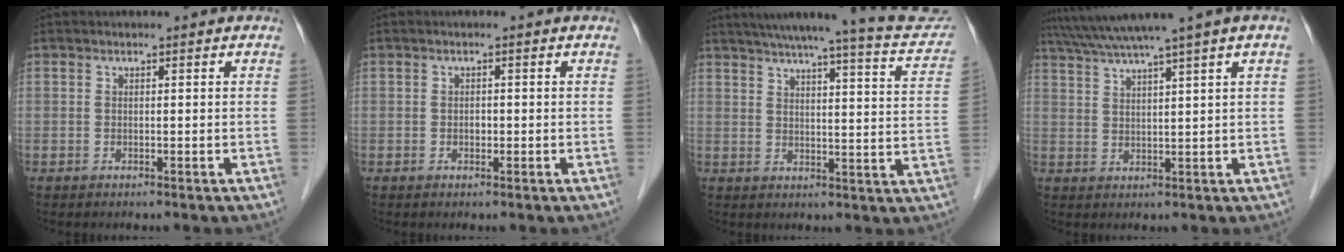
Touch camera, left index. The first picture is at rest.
{"total": 0.8, "force": [-0.2, 0.6, 0.6], "torque": [-0.009, 0.002, -0.004]}
{"total": 20.2, "force": [18.1, 1.2, 8.9], "torque": [-0.120, -0.024, 0.214]}
{"total": 8.7, "force": [6.7, -2.0, 5.2], "torque": [-0.088, 0.026, 0.104]}